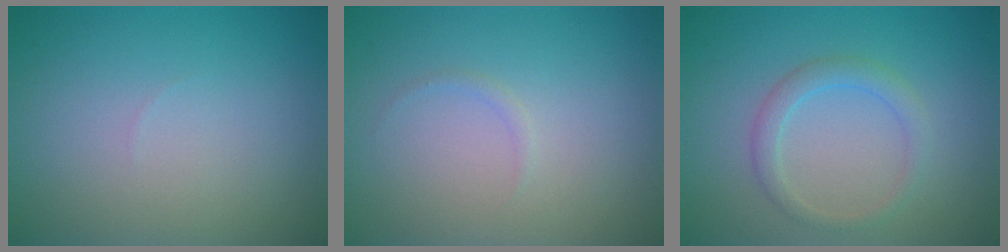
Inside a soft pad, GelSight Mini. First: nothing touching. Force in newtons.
{"total": 0.5, "press": 0.5, "slide": 0.0}
{"total": 1.9, "press": 1.9, "slide": 0.1}